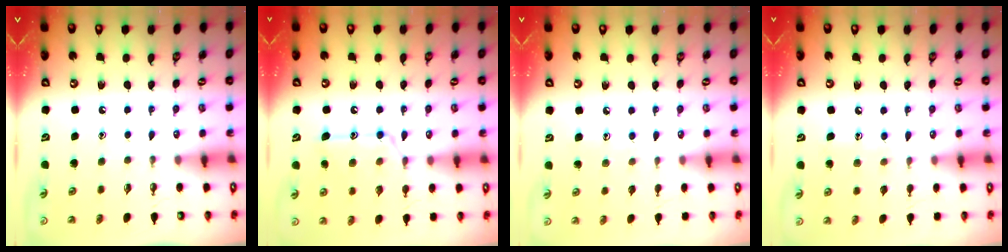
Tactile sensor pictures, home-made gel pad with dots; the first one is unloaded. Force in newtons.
{"total": 13.5, "press": 13.5, "slide": 0.8}
{"total": 5.1, "press": 5.1, "slide": 0.5}
{"total": 7.0, "press": 7.0, "slide": 0.1}